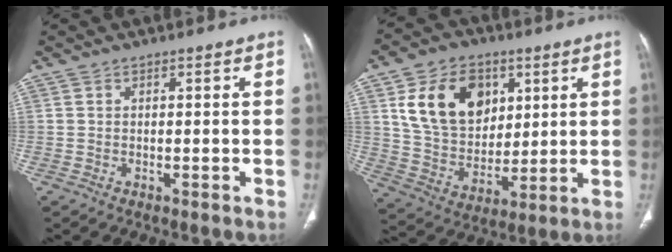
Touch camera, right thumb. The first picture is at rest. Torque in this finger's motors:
{"motor_torque": [0.45, 2.27, 0.23, -0.11, 0.04]}